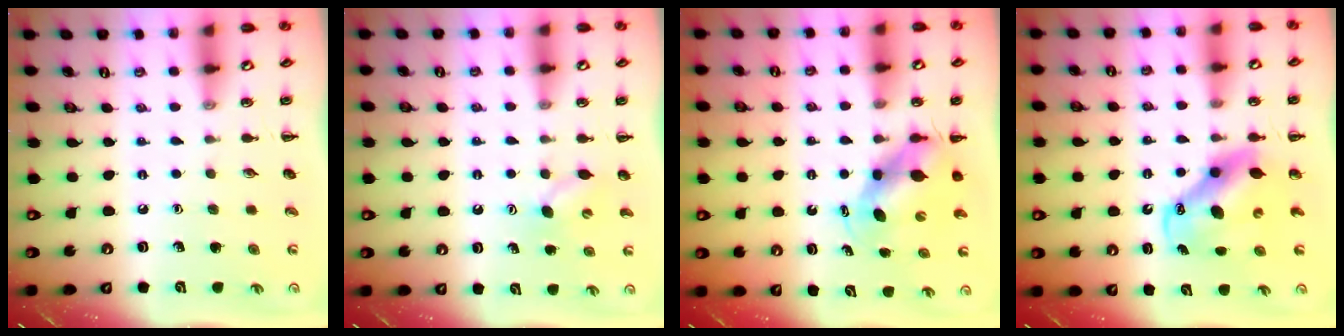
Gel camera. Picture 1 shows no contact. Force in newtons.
{"total": 5.4, "press": 5.3, "slide": 1.1}
{"total": 5.3, "press": 5.2, "slide": 1.0}
{"total": 8.4, "press": 8.2, "slide": 2.1}